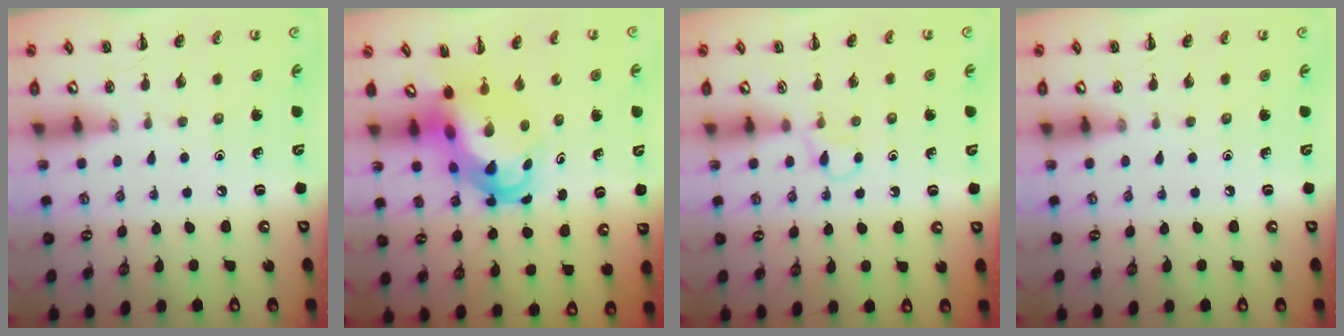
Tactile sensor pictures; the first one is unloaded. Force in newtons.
{"total": 6.9, "press": 6.7, "slide": 2.0}
{"total": 3.1, "press": 2.9, "slide": 1.2}
{"total": 0.0}